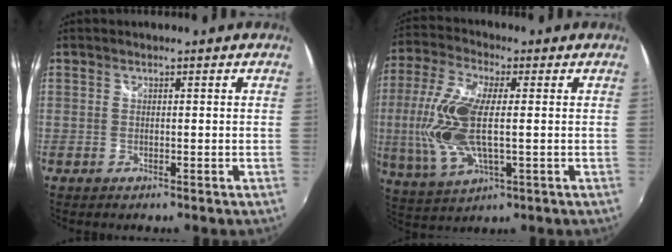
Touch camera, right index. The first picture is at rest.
{"total": 15.2, "force": [-0.2, 6.0, 13.9], "torque": [-0.301, -0.002, 0.000]}